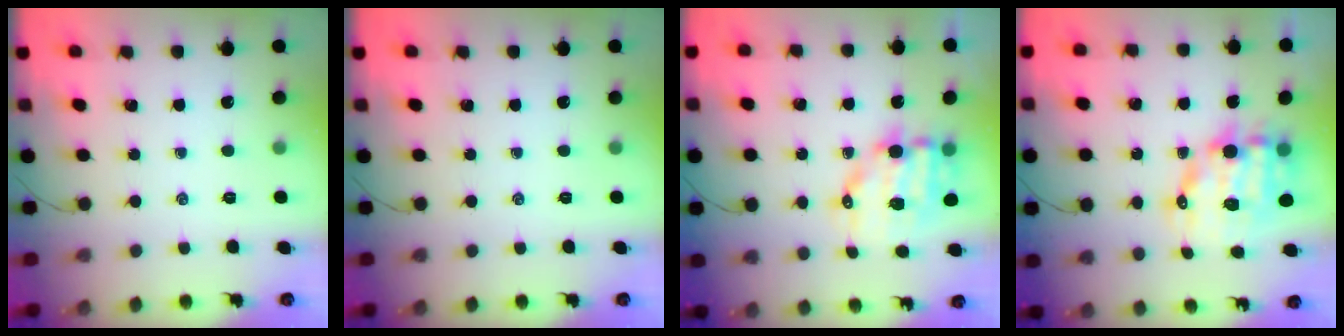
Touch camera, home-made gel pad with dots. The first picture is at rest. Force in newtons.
{"total": 0.0}
{"total": 11.8, "press": 11.6, "slide": 2.2}
{"total": 13.5, "press": 13.1, "slide": 3.2}